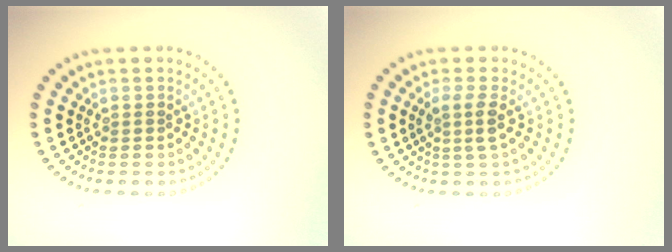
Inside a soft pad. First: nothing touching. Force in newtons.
{"total": 1.9, "press": 1.6, "slide": 1.0}